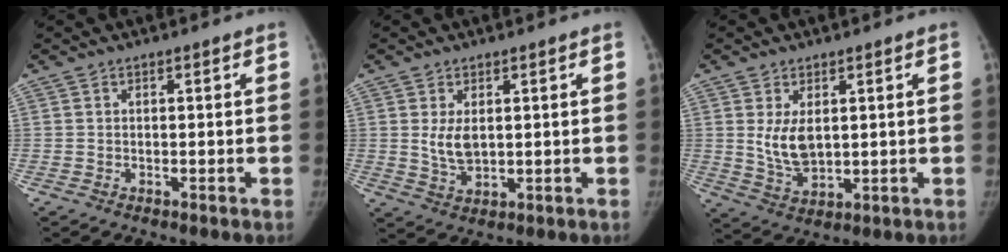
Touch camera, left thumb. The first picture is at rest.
{"total": 4.5, "force": [0.9, 2.7, 3.6], "torque": [-0.060, -0.011, 0.024]}
{"total": 6.4, "force": [1.4, 3.8, 5.0], "torque": [-0.082, -0.015, 0.037]}